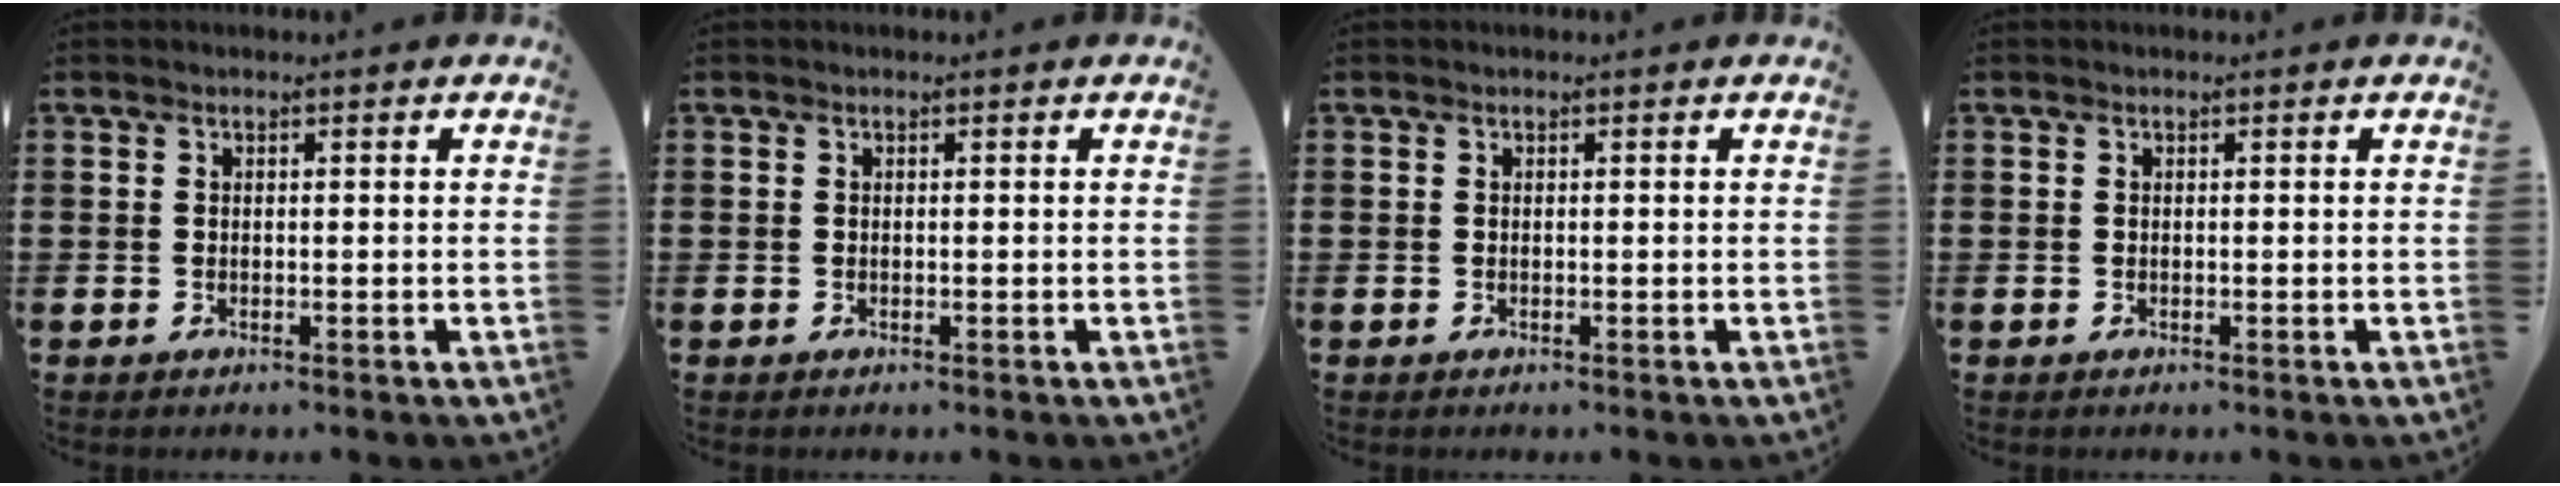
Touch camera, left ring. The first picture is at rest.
{"total": 0.0}
{"total": 0.0}
{"total": 0.0}